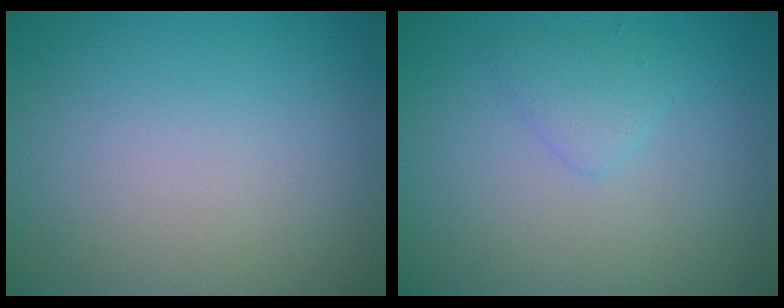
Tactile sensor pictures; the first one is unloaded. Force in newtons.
{"total": 1.4, "press": 1.4, "slide": 0.1}